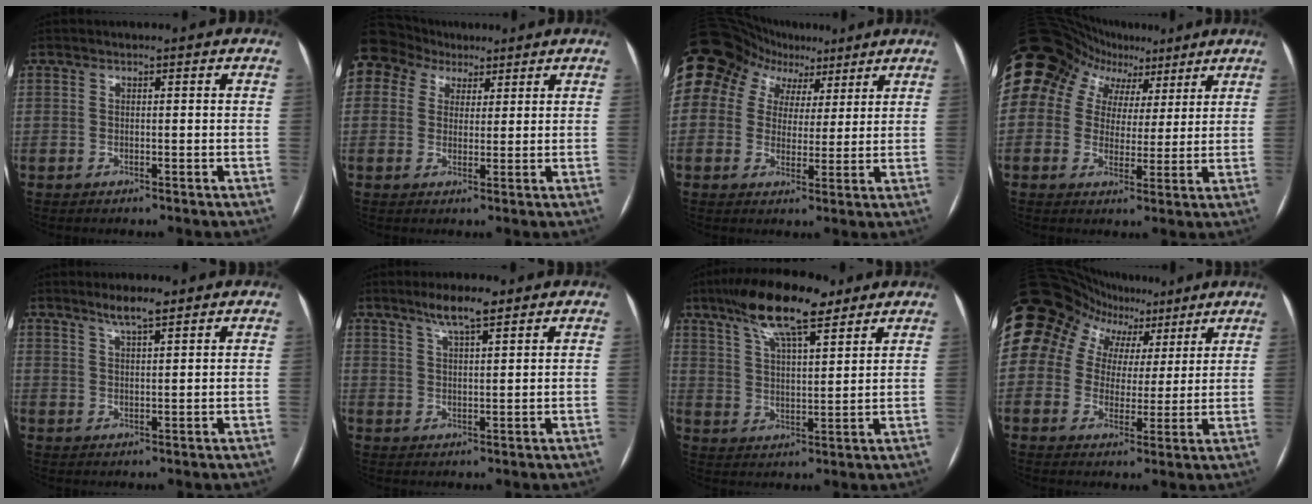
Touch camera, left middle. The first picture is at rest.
{"total": 8.9, "force": [5.3, 6.9, 1.9], "torque": [-0.049, 0.044, 0.100]}
{"total": 14.0, "force": [7.6, 11.0, 4.0], "torque": [-0.088, 0.064, 0.127]}
{"total": 17.8, "force": [9.8, 13.6, 6.2], "torque": [-0.147, 0.079, 0.164]}
{"total": 3.9, "force": [2.9, 0.3, 2.6], "torque": [-0.052, 0.003, 0.053]}
{"total": 5.5, "force": [3.9, 0.7, 3.9], "torque": [-0.074, 0.007, 0.069]}
{"total": 13.4, "force": [9.2, 3.0, 9.2], "torque": [-0.173, 0.023, 0.162]}
{"total": 17.6, "force": [9.4, 13.8, 5.4], "torque": [-0.136, 0.078, 0.151]}